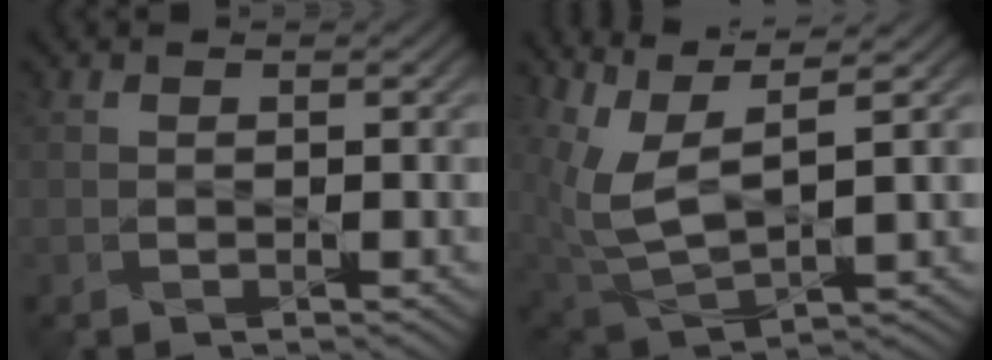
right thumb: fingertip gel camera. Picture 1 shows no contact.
{"total": 8.6, "force": [4.0, 2.8, 7.1], "torque": [-0.185, 0.003, 0.088]}